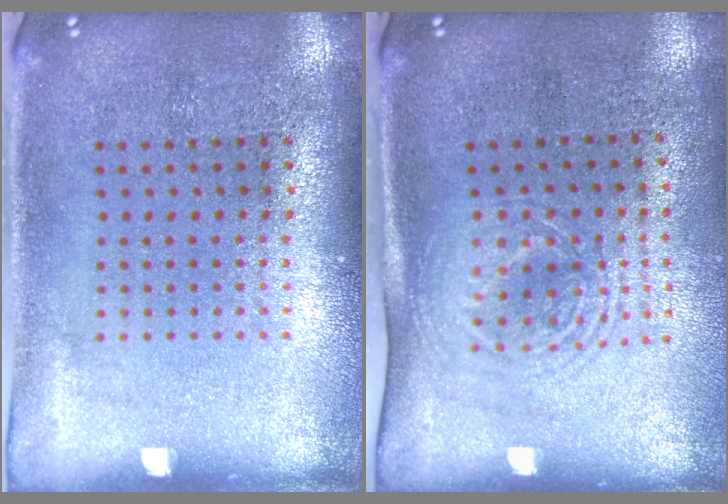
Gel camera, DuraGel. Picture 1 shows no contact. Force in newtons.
{"total": 1.7, "press": 1.4, "slide": 1.0}